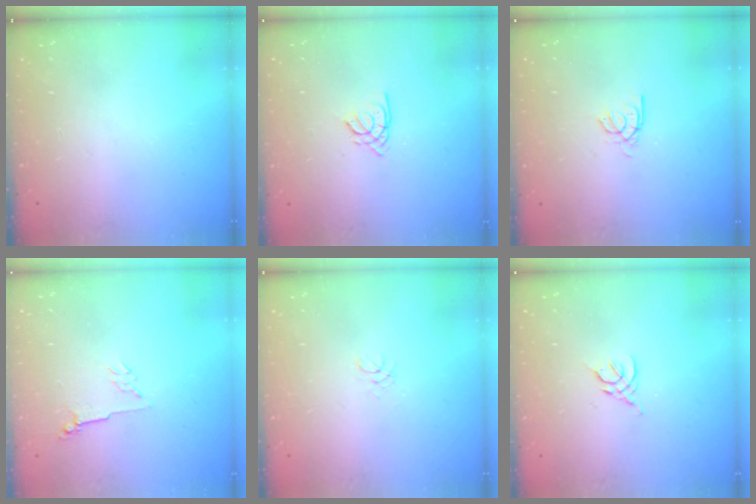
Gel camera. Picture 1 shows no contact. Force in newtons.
{"total": 1.5, "press": 1.4, "slide": 0.4}
{"total": 2.3, "press": 2.3, "slide": 0.2}
{"total": 2.8, "press": 2.7, "slide": 0.6}
{"total": 1.1, "press": 1.1, "slide": 0.1}
{"total": 2.5, "press": 2.4, "slide": 0.7}